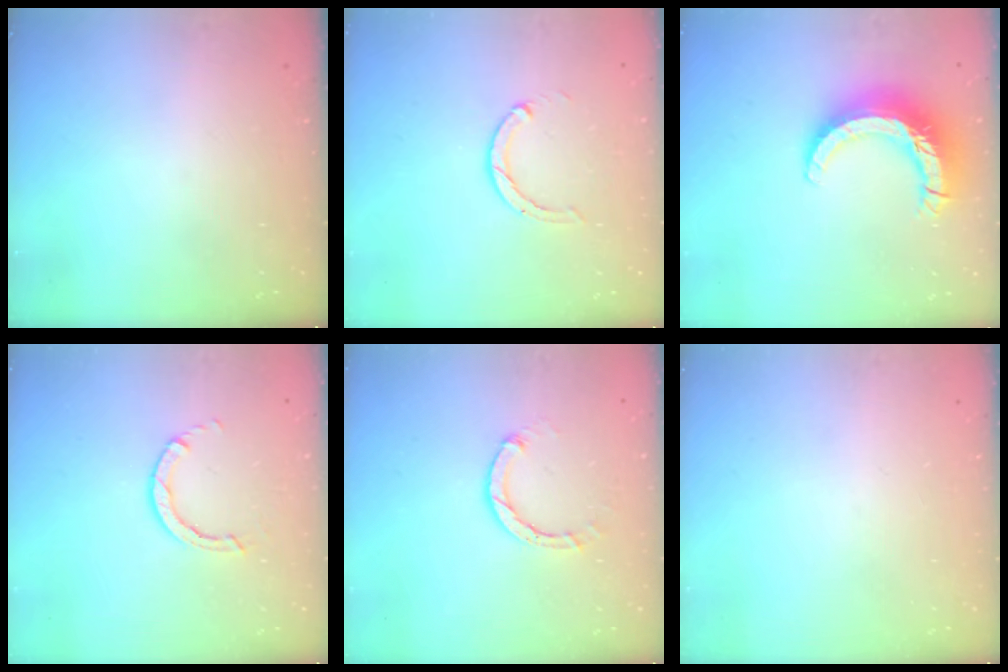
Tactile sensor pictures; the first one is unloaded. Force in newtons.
{"total": 2.0, "press": 2.0, "slide": 0.3}
{"total": 13.9, "press": 13.8, "slide": 1.4}
{"total": 2.8, "press": 2.8, "slide": 0.3}
{"total": 3.0, "press": 3.0, "slide": 0.4}
{"total": 0.0}